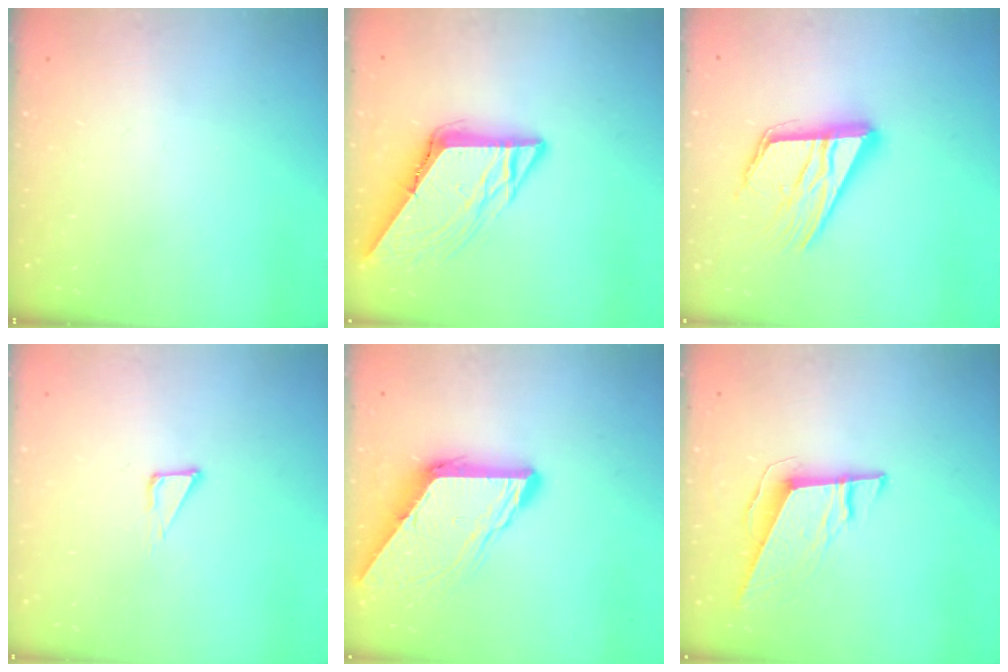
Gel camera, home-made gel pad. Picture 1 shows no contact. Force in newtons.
{"total": 9.1, "press": 9.1, "slide": 0.8}
{"total": 18.9, "press": 18.8, "slide": 1.7}
{"total": 2.3, "press": 2.3, "slide": 0.1}
{"total": 8.8, "press": 8.8, "slide": 1.0}
{"total": 10.1, "press": 9.8, "slide": 2.7}